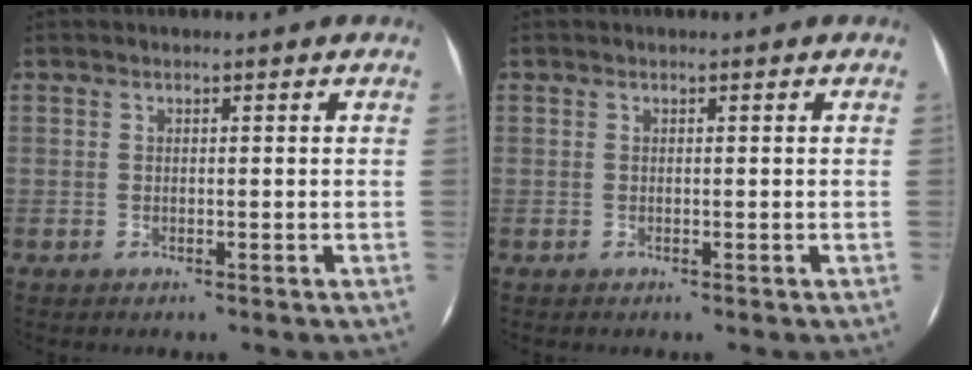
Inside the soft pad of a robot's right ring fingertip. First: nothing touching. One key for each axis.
{"total": 0.0}